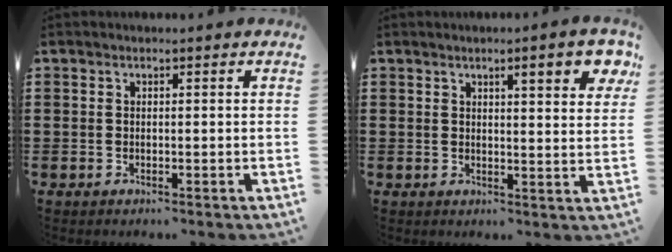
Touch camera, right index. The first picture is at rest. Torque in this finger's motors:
{"motor_torque": [0.32, 0.04, 0.38, 0.04]}